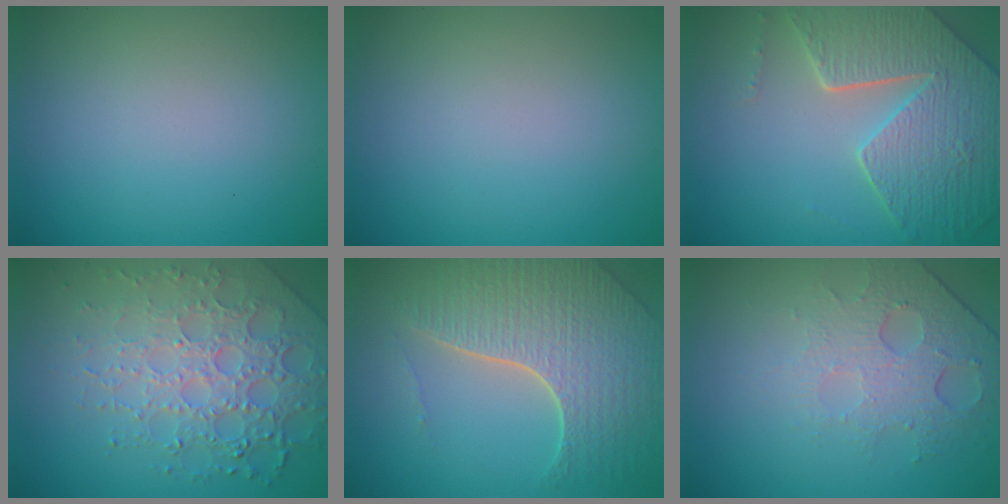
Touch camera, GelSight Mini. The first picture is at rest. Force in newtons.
{"total": 0.0}
{"total": 7.9, "press": 5.8, "slide": 5.5}
{"total": 7.3, "press": 5.2, "slide": 5.2}
{"total": 7.4, "press": 5.3, "slide": 5.2}
{"total": 4.8, "press": 3.2, "slide": 3.6}